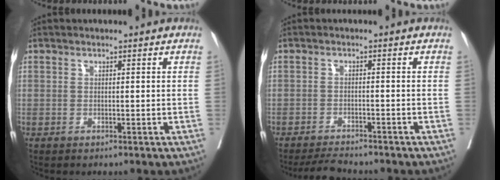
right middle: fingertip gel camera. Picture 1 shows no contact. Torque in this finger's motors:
{"motor_torque": [0.11, -0.11, 0.01, 0.02]}